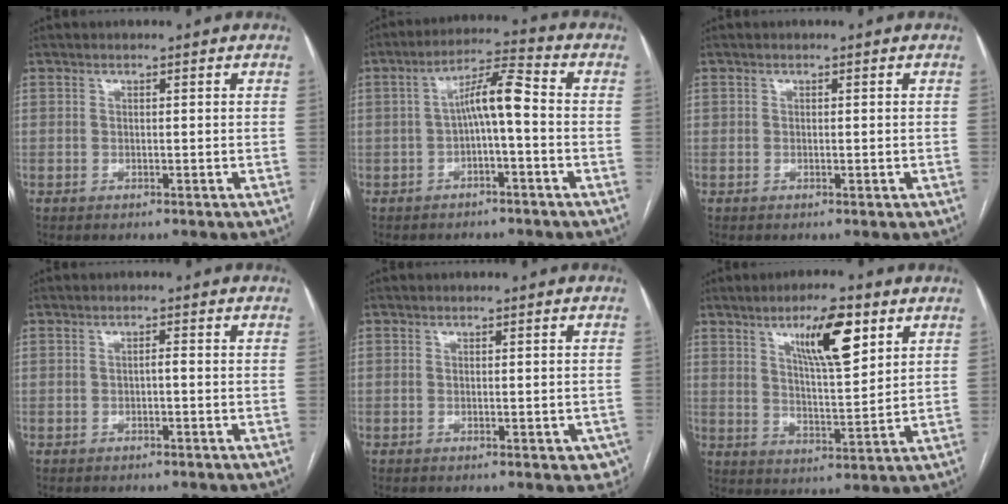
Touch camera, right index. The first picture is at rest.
{"total": 6.9, "force": [-0.7, 0.9, 6.8], "torque": [-0.118, 0.029, -0.013]}
{"total": 0.8, "force": [-0.1, 0.6, 0.5], "torque": [-0.008, 0.003, 0.003]}
{"total": 0.8, "force": [-0.3, 0.1, 0.7], "torque": [-0.011, 0.003, -0.005]}
{"total": 3.4, "force": [-1.2, 1.9, 2.6], "torque": [-0.013, 0.007, -0.009]}
{"total": 10.5, "force": [5.5, 1.9, 8.8], "torque": [-0.151, 0.001, 0.092]}